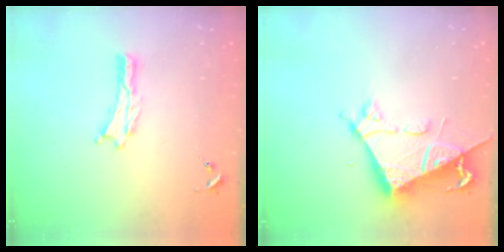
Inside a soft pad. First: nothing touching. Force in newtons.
{"total": 8.4, "press": 8.3, "slide": 0.8}